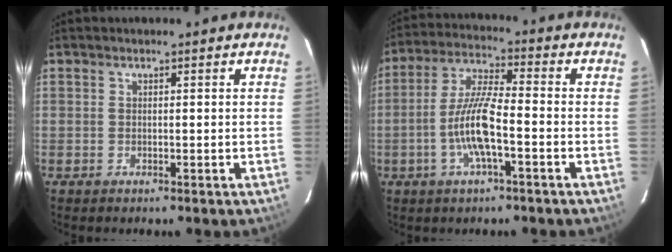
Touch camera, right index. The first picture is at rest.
{"total": 9.9, "force": [-3.2, 1.7, 9.2], "torque": [-0.193, 0.003, -0.063]}